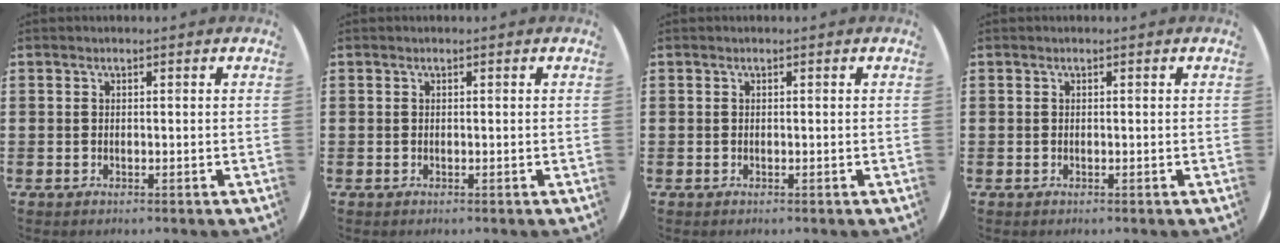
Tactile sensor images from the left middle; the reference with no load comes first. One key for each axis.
{"total": 0.0}
{"total": 0.0}
{"total": 0.0}